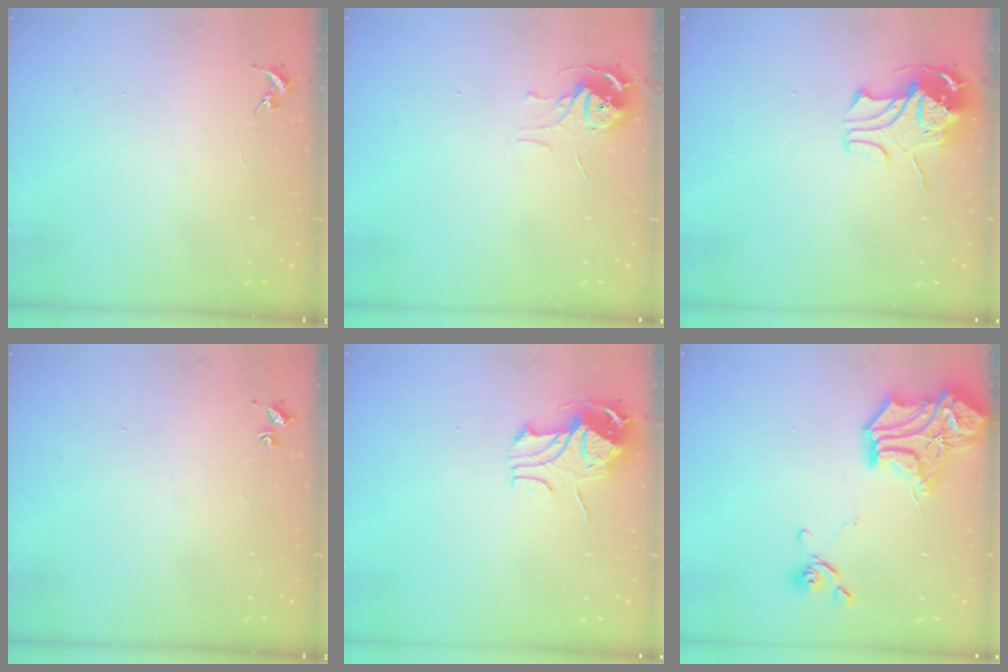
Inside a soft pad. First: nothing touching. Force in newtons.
{"total": 6.2, "press": 6.1, "slide": 0.5}
{"total": 9.8, "press": 9.7, "slide": 1.2}
{"total": 1.8, "press": 1.8, "slide": 0.2}
{"total": 10.0, "press": 9.9, "slide": 0.6}
{"total": 19.5, "press": 19.4, "slide": 2.1}